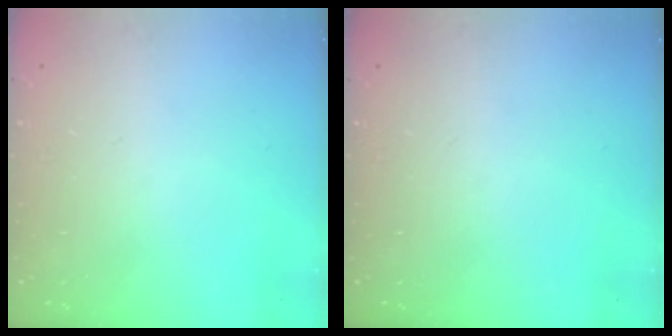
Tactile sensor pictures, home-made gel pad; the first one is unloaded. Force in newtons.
{"total": 0.0}